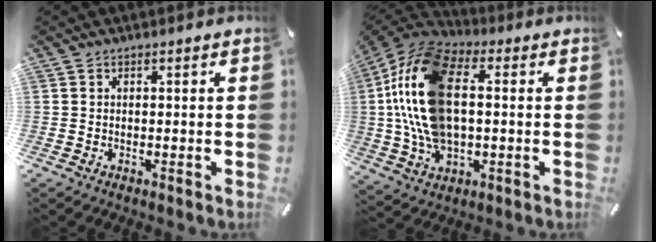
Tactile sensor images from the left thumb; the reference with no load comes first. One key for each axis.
{"total": 18.5, "fx": 0.9, "fy": 11.4, "fz": 14.5, "tx": -0.341, "ty": 0.002, "tz": 0.010}